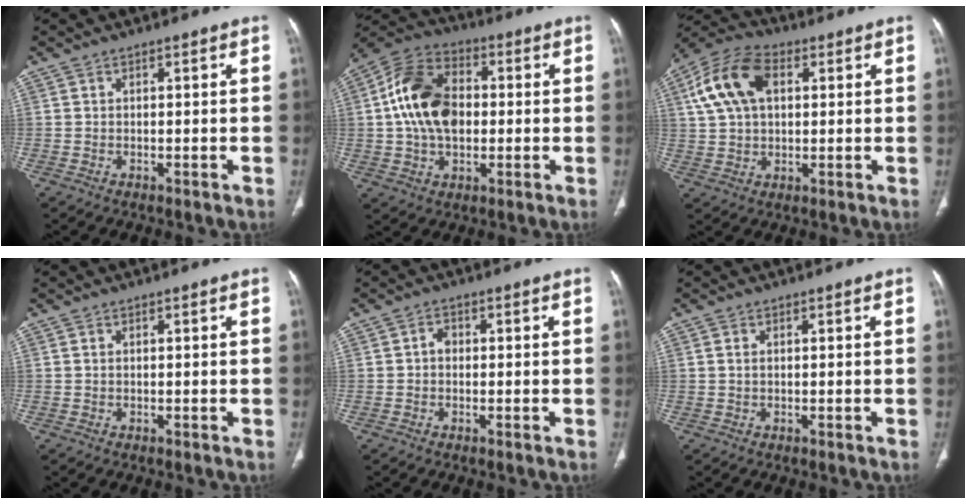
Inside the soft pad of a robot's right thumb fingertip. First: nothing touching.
{"total": 15.9, "force": [0.9, 10.5, 11.8], "torque": [-0.202, 0.023, 0.010]}
{"total": 13.2, "force": [3.9, 8.2, 9.6], "torque": [-0.185, 0.019, 0.069]}
{"total": 0.0}
{"total": 1.6, "force": [-0.1, 1.3, 1.0], "torque": [-0.008, 0.006, -0.007]}
{"total": 0.8, "force": [0.2, 0.4, 0.6], "torque": [-0.019, 0.006, 0.007]}